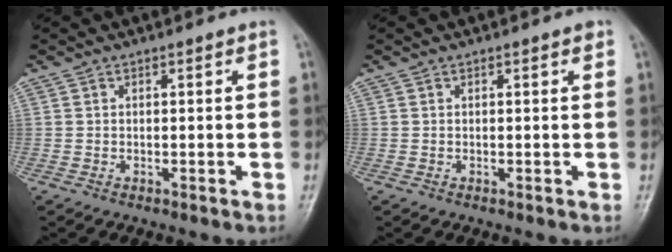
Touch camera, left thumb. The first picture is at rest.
{"total": 0.7, "force": [0.4, 0.2, 0.5], "torque": [-0.008, 0.000, 0.001]}